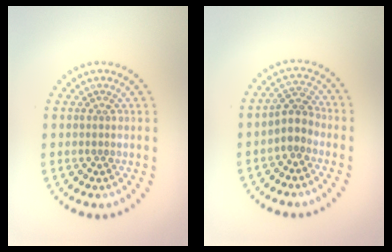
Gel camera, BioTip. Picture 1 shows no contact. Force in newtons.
{"total": 2.2, "press": 1.9, "slide": 1.2}